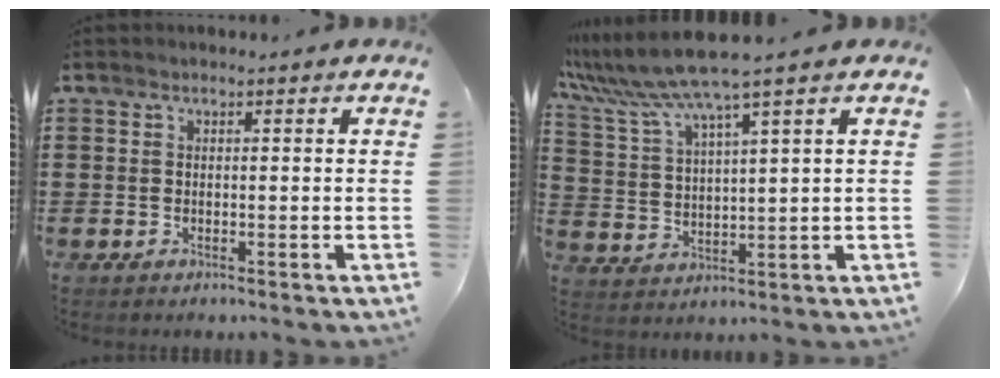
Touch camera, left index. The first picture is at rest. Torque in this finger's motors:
{"motor_torque": [0.25, -1.05, 0.42, 0.21]}